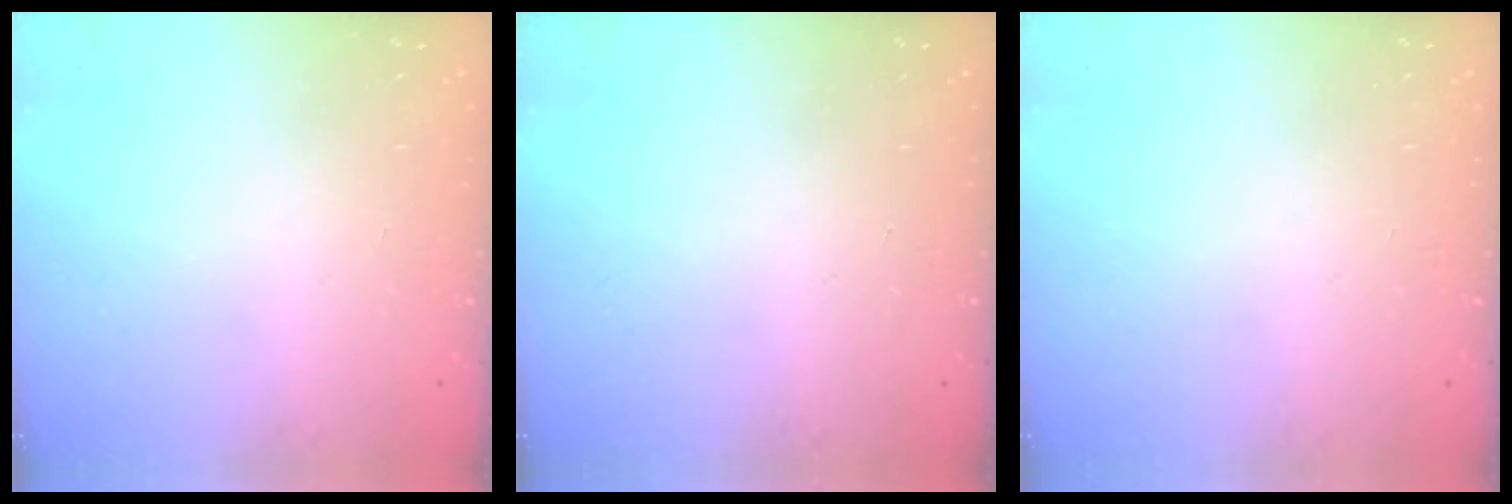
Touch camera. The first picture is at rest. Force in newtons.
{"total": 0.0}
{"total": 0.0}